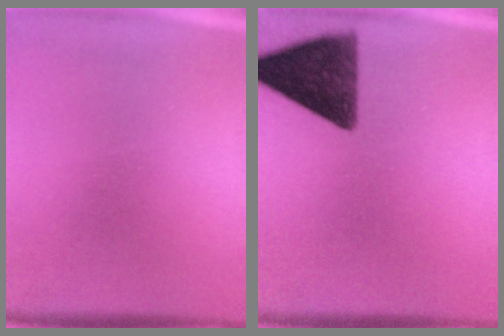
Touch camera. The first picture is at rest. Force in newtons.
{"total": 12.3}